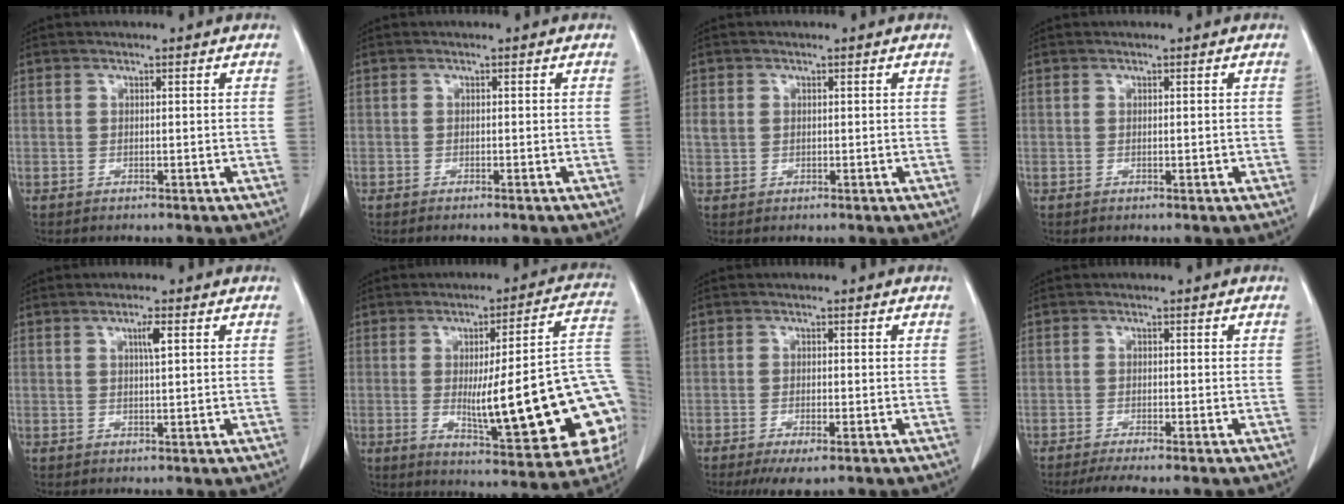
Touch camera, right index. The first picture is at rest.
{"total": 0.7, "force": [-0.6, 0.0, 0.4], "torque": [-0.010, -0.002, -0.009]}
{"total": 2.0, "force": [0.4, 1.7, 1.0], "torque": [-0.024, 0.010, 0.010]}
{"total": 0.7, "force": [-0.1, 0.2, 0.6], "torque": [-0.011, -0.002, 0.001]}
{"total": 2.1, "force": [0.8, 0.0, 2.0], "torque": [-0.036, 0.000, 0.013]}
{"total": 24.5, "force": [-3.5, 3.5, 24.0], "torque": [-0.234, 0.012, -0.038]}
{"total": 4.5, "force": [-2.8, 1.1, 3.3], "torque": [-0.054, -0.010, -0.040]}
{"total": 4.9, "force": [-4.1, 0.0, 2.8], "torque": [-0.039, -0.009, -0.064]}